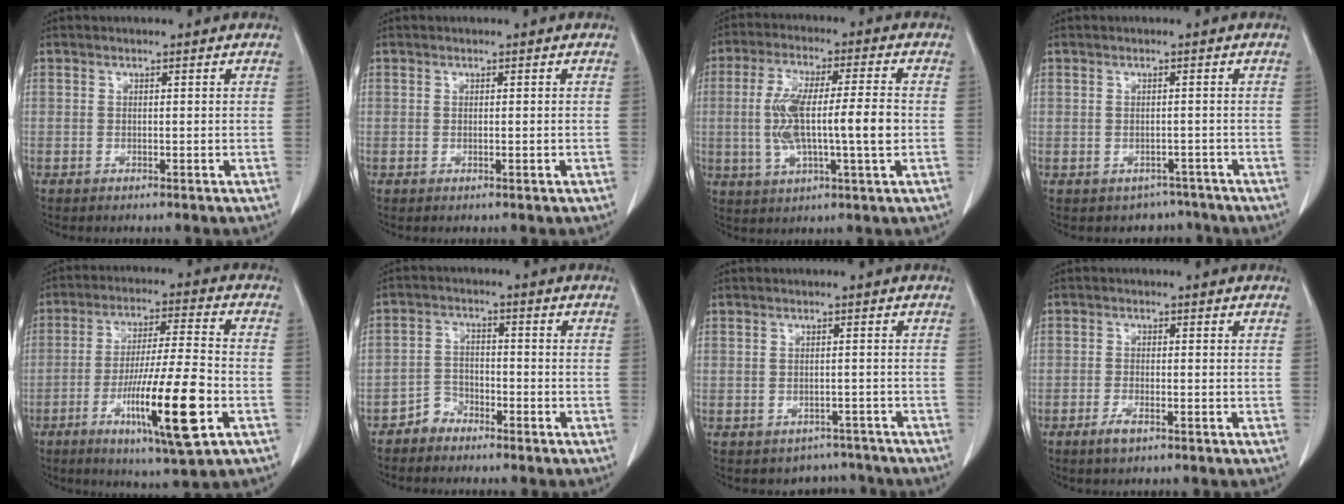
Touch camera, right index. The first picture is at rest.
{"total": 0.6, "force": [-0.1, 0.0, 0.5], "torque": [-0.015, -0.003, 0.002]}
{"total": 12.2, "force": [-0.8, 1.7, 12.1], "torque": [-0.234, 0.010, -0.012]}
{"total": 2.9, "force": [-2.1, 1.9, -0.3], "torque": [0.008, 0.008, -0.026]}
{"total": 15.8, "force": [-5.6, 0.6, 14.7], "torque": [-0.262, -0.022, -0.093]}
{"total": 3.5, "force": [-2.6, 2.4, 0.1], "torque": [0.003, 0.012, -0.051]}
{"total": 3.4, "force": [-2.7, 1.9, -0.3], "torque": [0.011, 0.013, -0.034]}
{"total": 2.4, "force": [-1.4, 0.8, 1.9], "torque": [-0.037, -0.001, -0.024]}